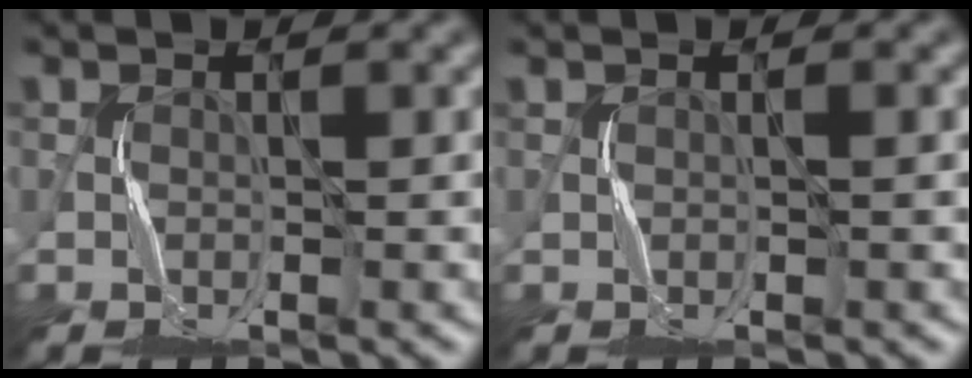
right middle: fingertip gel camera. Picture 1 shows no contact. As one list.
[{"total": 0.6, "force": [0.1, 0.0, 0.5], "torque": [-0.011, 0.001, 0.000]}]